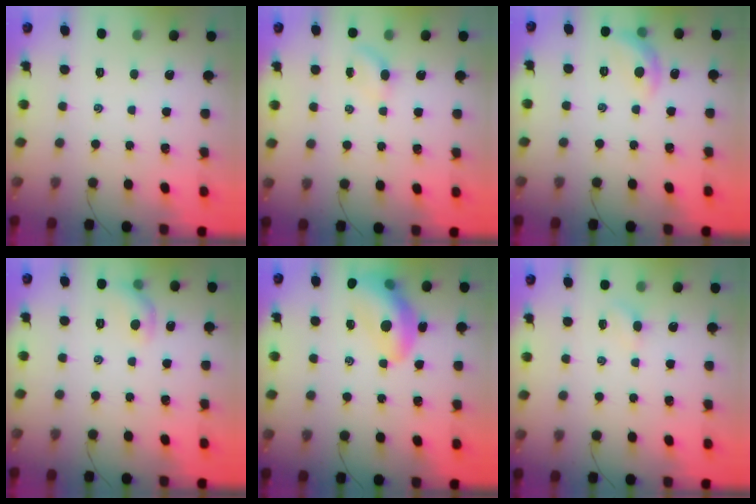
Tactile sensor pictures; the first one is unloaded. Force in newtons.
{"total": 2.8, "press": 2.7, "slide": 0.9}
{"total": 8.4, "press": 8.4, "slide": 0.3}
{"total": 7.4, "press": 7.3, "slide": 1.0}
{"total": 14.0, "press": 13.5, "slide": 3.8}
{"total": 2.8, "press": 2.6, "slide": 1.0}